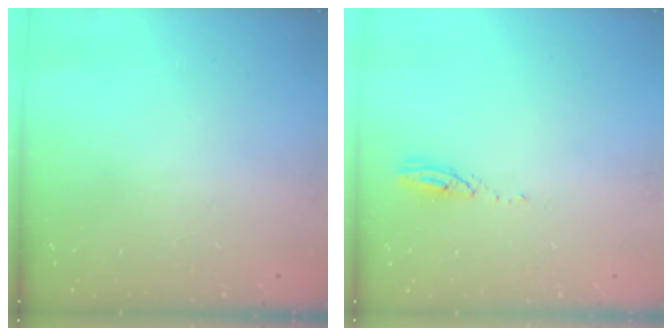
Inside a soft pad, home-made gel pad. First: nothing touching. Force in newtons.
{"total": 3.1, "press": 3.1, "slide": 0.1}